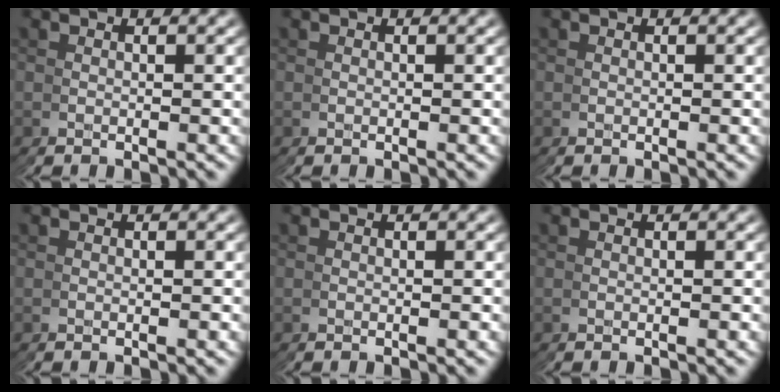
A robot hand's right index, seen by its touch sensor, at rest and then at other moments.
{"total": 0.0}
{"total": 0.0}
{"total": 0.0}
{"total": 0.0}
{"total": 0.0}